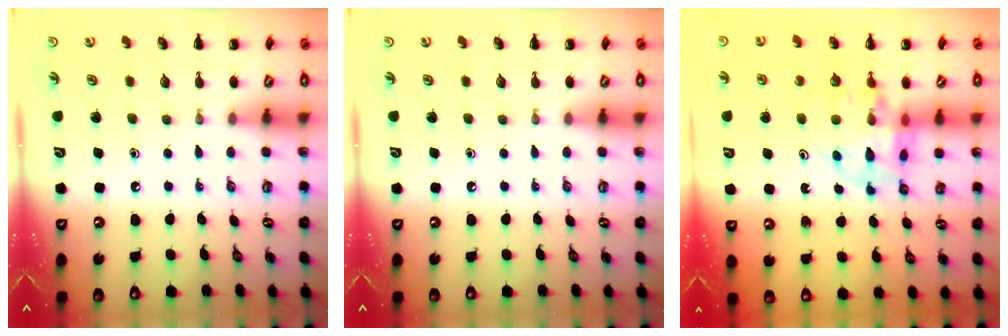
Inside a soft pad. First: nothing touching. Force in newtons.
{"total": 0.0}
{"total": 11.4, "press": 11.0, "slide": 3.3}